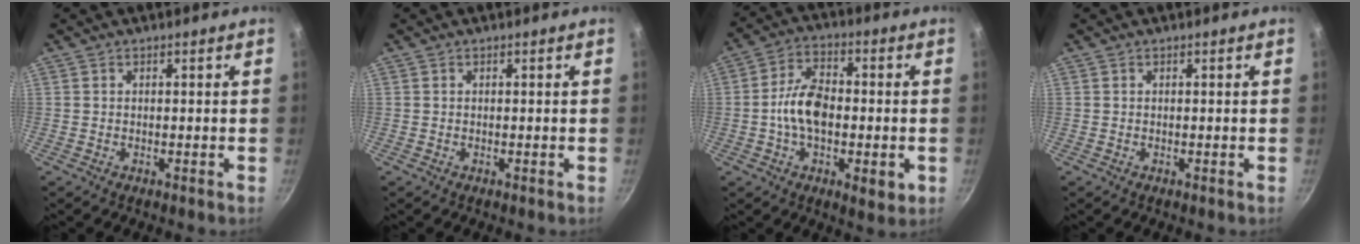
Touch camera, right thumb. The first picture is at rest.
{"total": 0.0}
{"total": 13.1, "force": [-1.7, 6.9, 10.9], "torque": [-0.175, 0.019, -0.036]}
{"total": 0.0}